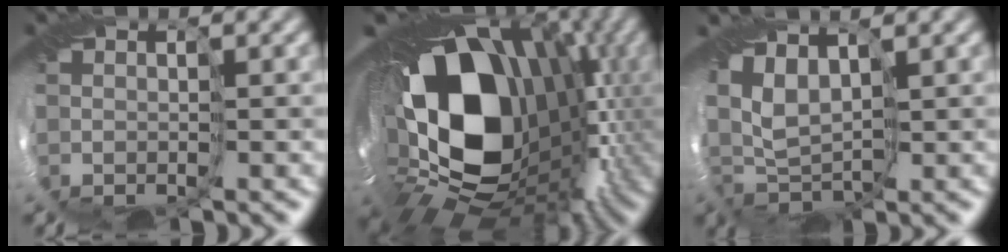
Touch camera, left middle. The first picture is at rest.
{"total": 21.2, "force": [0.9, 14.3, 15.6], "torque": [-0.292, -0.046, 0.024]}
{"total": 4.6, "force": [0.1, 3.2, 3.3], "torque": [-0.078, 0.005, -0.002]}